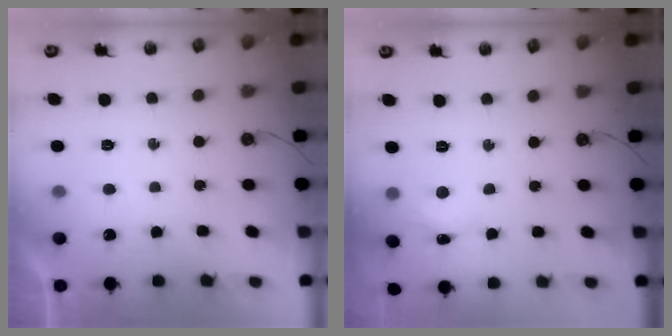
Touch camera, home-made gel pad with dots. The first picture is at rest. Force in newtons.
{"total": 5.8, "press": 5.8, "slide": 0.9}